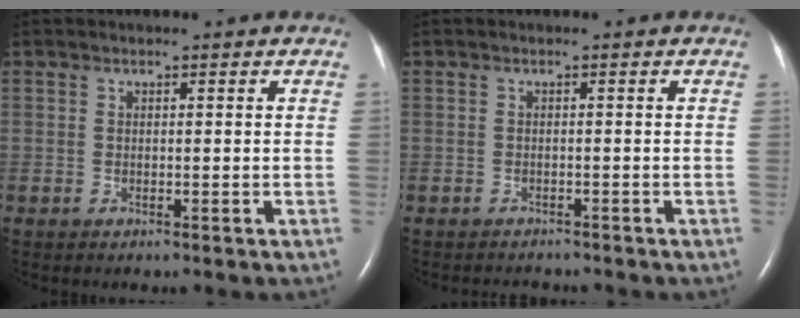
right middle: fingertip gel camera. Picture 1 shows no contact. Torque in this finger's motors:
{"motor_torque": [0.03, -0.04, -0.01, -0.01]}